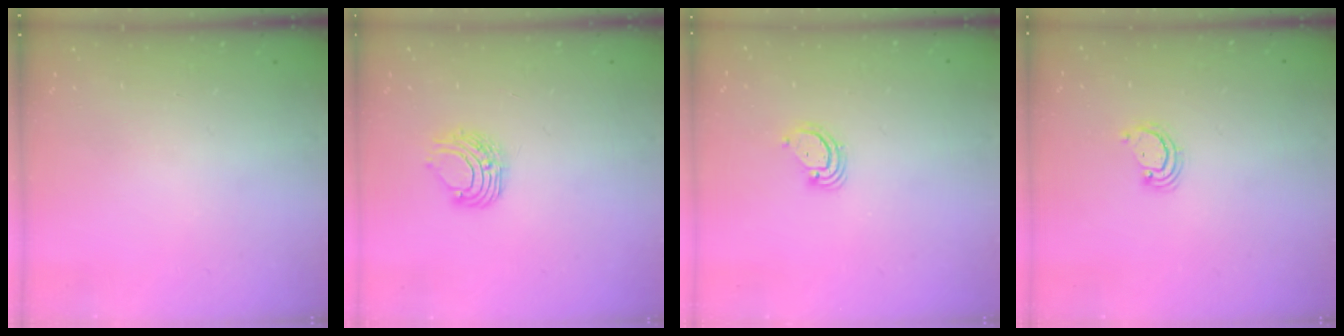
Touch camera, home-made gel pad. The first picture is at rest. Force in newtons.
{"total": 7.5, "press": 7.5, "slide": 0.7}
{"total": 3.1, "press": 3.1, "slide": 0.2}
{"total": 2.9, "press": 2.8, "slide": 0.3}